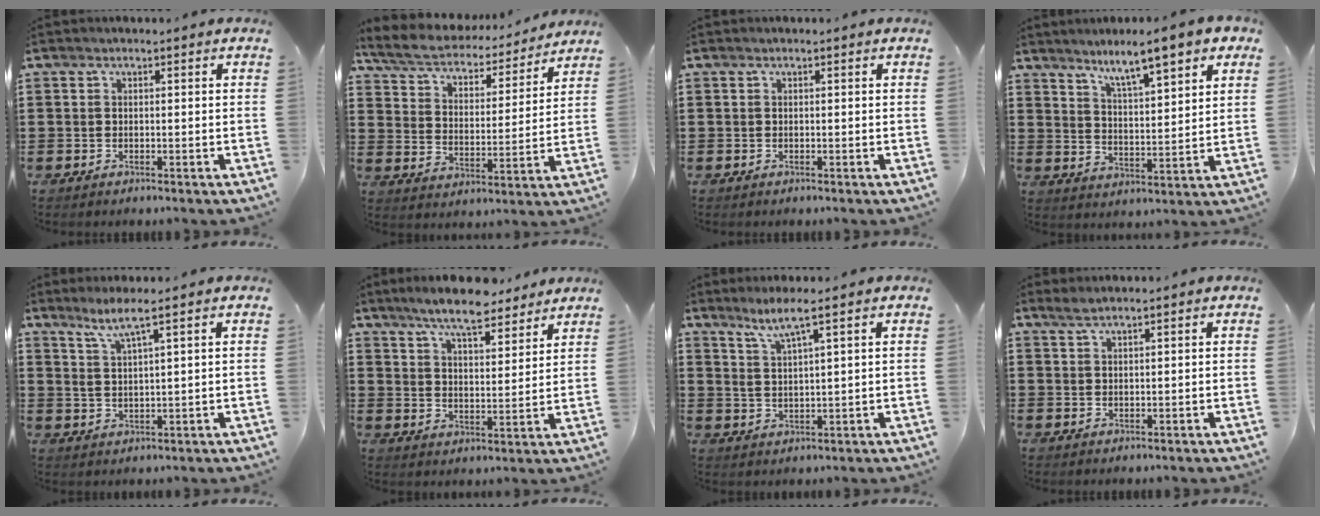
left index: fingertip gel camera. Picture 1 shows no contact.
{"total": 5.3, "force": [4.9, 0.9, 1.7], "torque": [-0.058, -0.035, 0.079]}
{"total": 0.0}
{"total": 6.9, "force": [5.6, 0.4, 4.1], "torque": [-0.085, -0.032, 0.085]}
{"total": 3.9, "force": [2.6, -0.3, 2.9], "torque": [-0.065, -0.004, 0.043]}
{"total": 7.9, "force": [7.0, 1.0, 3.5], "torque": [-0.084, -0.025, 0.125]}
{"total": 4.2, "force": [2.7, -0.2, 3.2], "torque": [-0.070, -0.005, 0.044]}
{"total": 1.5, "force": [1.2, 0.0, 0.9], "torque": [-0.019, 0.000, 0.024]}